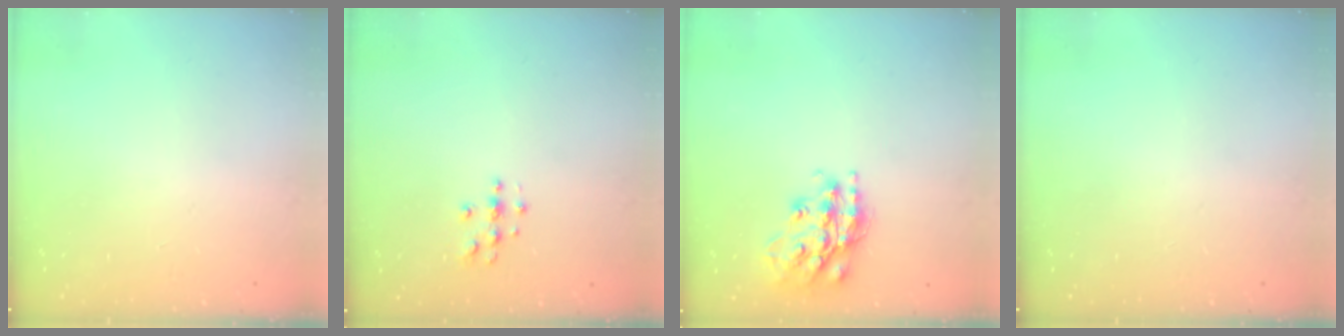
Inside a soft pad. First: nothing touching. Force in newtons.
{"total": 3.8, "press": 3.8, "slide": 0.4}
{"total": 17.4, "press": 17.4, "slide": 1.4}
{"total": 0.0}